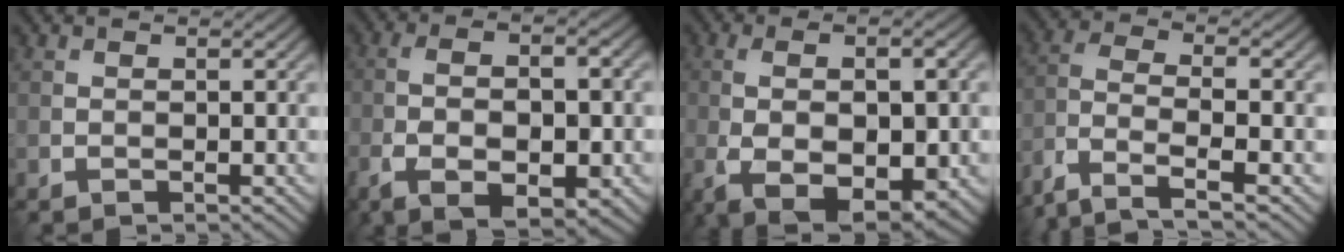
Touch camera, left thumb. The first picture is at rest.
{"total": 10.6, "force": [-4.1, 4.0, 8.9], "torque": [-0.171, -0.021, -0.051]}
{"total": 11.5, "force": [-3.1, 4.9, 9.9], "torque": [-0.180, -0.026, -0.029]}
{"total": 7.5, "force": [-5.1, 2.0, 5.1], "torque": [-0.105, -0.003, -0.112]}